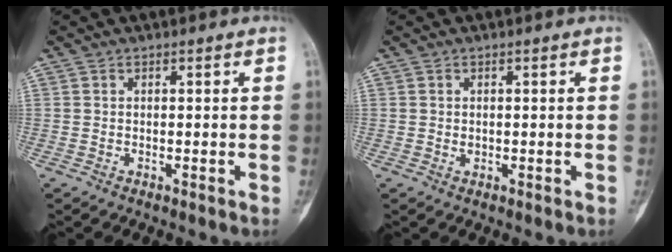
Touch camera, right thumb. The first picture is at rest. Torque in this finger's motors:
{"motor_torque": [0.51, 0.20, 0.33, -0.19, 0.02]}